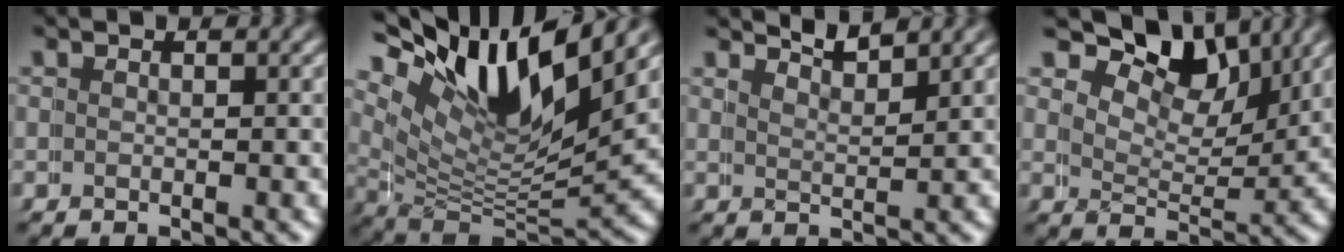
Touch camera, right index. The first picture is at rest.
{"total": 11.9, "force": [5.5, 6.4, 8.4], "torque": [-0.158, 0.004, 0.082]}
{"total": 3.0, "force": [2.9, -0.9, 0.2], "torque": [-0.009, 0.000, 0.049]}
{"total": 7.1, "force": [6.0, 2.8, 2.5], "torque": [-0.048, 0.007, 0.093]}